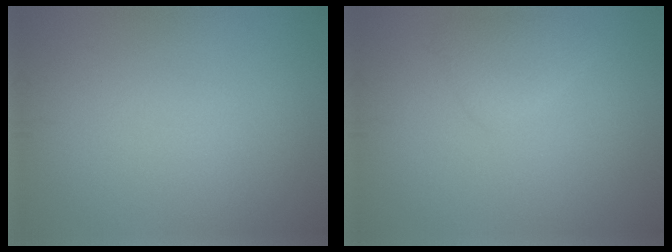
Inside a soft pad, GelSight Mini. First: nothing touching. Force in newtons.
{"total": 1.8, "press": 1.8, "slide": 0.2}